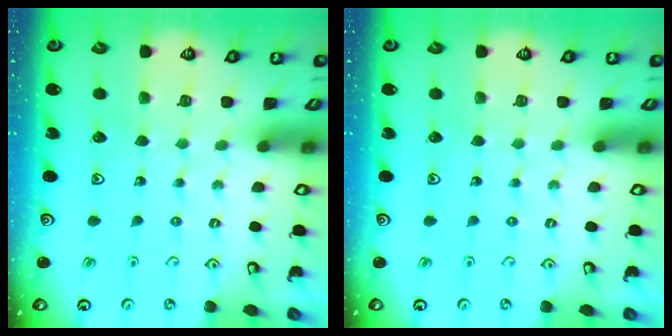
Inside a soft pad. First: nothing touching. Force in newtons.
{"total": 0.0}